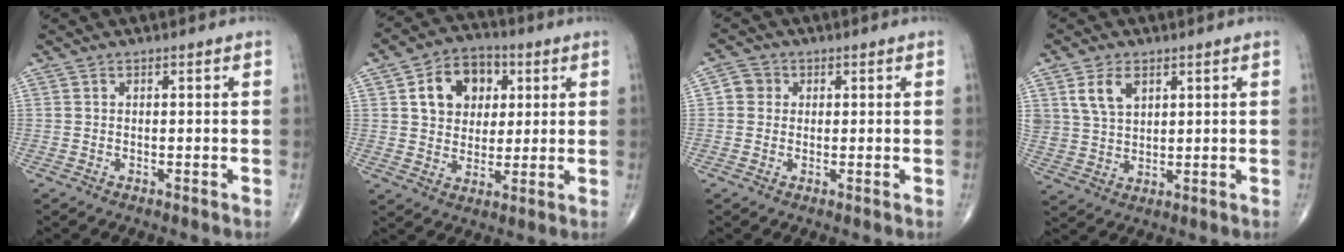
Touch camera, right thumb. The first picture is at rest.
{"total": 11.7, "force": [3.5, 9.0, 6.7], "torque": [-0.069, -0.001, 0.056]}
{"total": 3.5, "force": [0.6, 3.3, 1.0], "torque": [0.003, 0.004, 0.004]}
{"total": 6.7, "force": [3.1, 4.3, 4.1], "torque": [-0.068, -0.012, 0.065]}